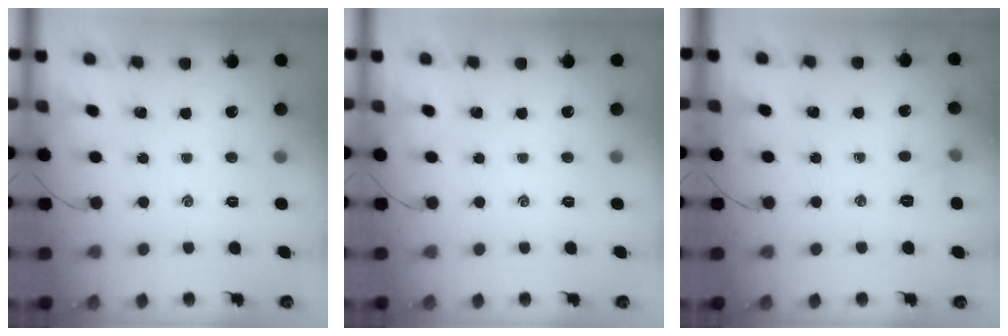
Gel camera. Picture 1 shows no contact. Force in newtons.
{"total": 0.0}
{"total": 5.1, "press": 4.9, "slide": 1.4}